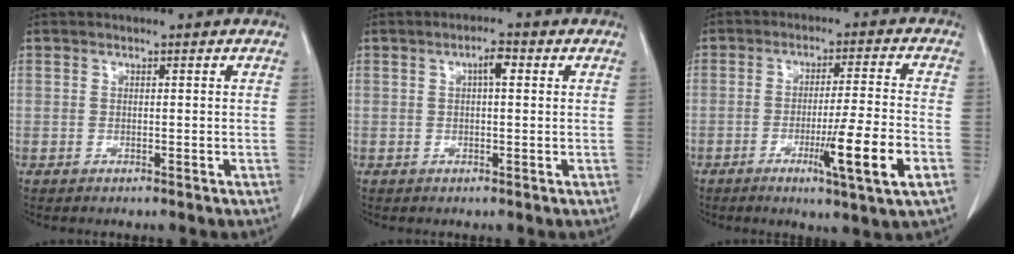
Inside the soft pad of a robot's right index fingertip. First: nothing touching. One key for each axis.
{"total": 2.4, "fx": 0.7, "fy": 0.6, "fz": 2.2, "tx": -0.040, "ty": 0.006, "tz": 0.010}
{"total": 10.6, "fx": -3.9, "fy": -0.9, "fz": 9.8, "tx": -0.161, "ty": -0.022, "tz": -0.062}